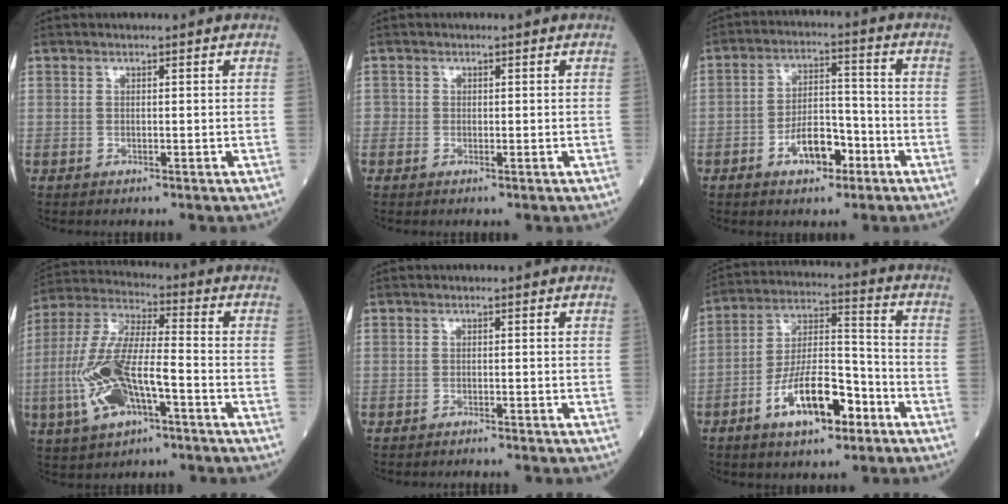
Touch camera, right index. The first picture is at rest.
{"total": 0.9, "force": [-0.2, 0.7, 0.5], "torque": [-0.004, 0.001, -0.005]}
{"total": 7.7, "force": [-3.7, 3.5, 5.7], "torque": [-0.105, 0.015, -0.063]}
{"total": 14.4, "force": [-4.5, 4.5, 12.9], "torque": [-0.285, 0.001, -0.082]}
{"total": 2.4, "force": [-2.2, 0.2, 0.8], "torque": [-0.013, -0.001, -0.027]}
{"total": 12.6, "force": [-6.2, 4.3, 10.0], "torque": [-0.193, 0.012, -0.108]}